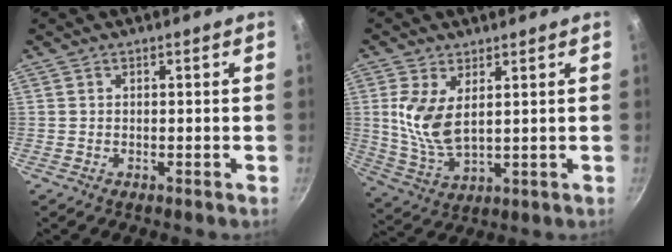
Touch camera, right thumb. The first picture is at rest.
{"total": 9.4, "force": [2.5, 4.9, 7.6], "torque": [-0.152, -0.022, 0.059]}